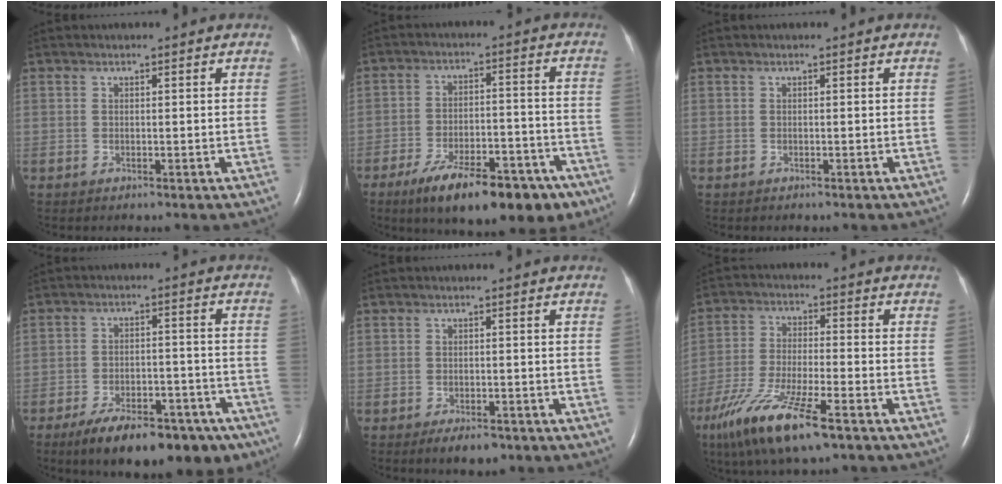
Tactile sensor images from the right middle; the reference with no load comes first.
{"total": 16.9, "force": [-11.3, 5.8, 11.1], "torque": [-0.138, 0.006, -0.171]}
{"total": 0.0}
{"total": 16.2, "force": [-11.4, 6.7, 9.3], "torque": [-0.115, 0.015, -0.170]}
{"total": 3.6, "force": [-2.5, 1.3, 2.2], "torque": [-0.035, -0.003, -0.032]}
{"total": 13.6, "force": [-8.4, 2.0, 10.5], "torque": [-0.215, -0.034, -0.152]}